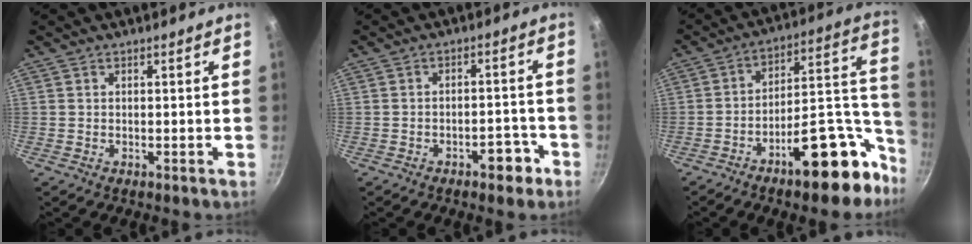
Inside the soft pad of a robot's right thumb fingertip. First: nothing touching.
{"total": 4.9, "force": [-3.0, 2.4, 3.1], "torque": [-0.020, 0.031, -0.033]}
{"total": 21.5, "force": [-11.8, 9.0, 15.5], "torque": [-0.152, 0.094, -0.169]}